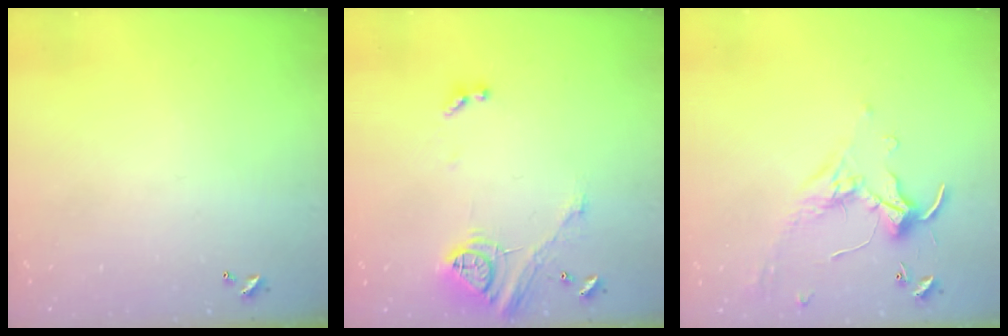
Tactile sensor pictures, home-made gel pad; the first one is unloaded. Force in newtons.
{"total": 14.9, "press": 14.8, "slide": 1.7}
{"total": 0.0}